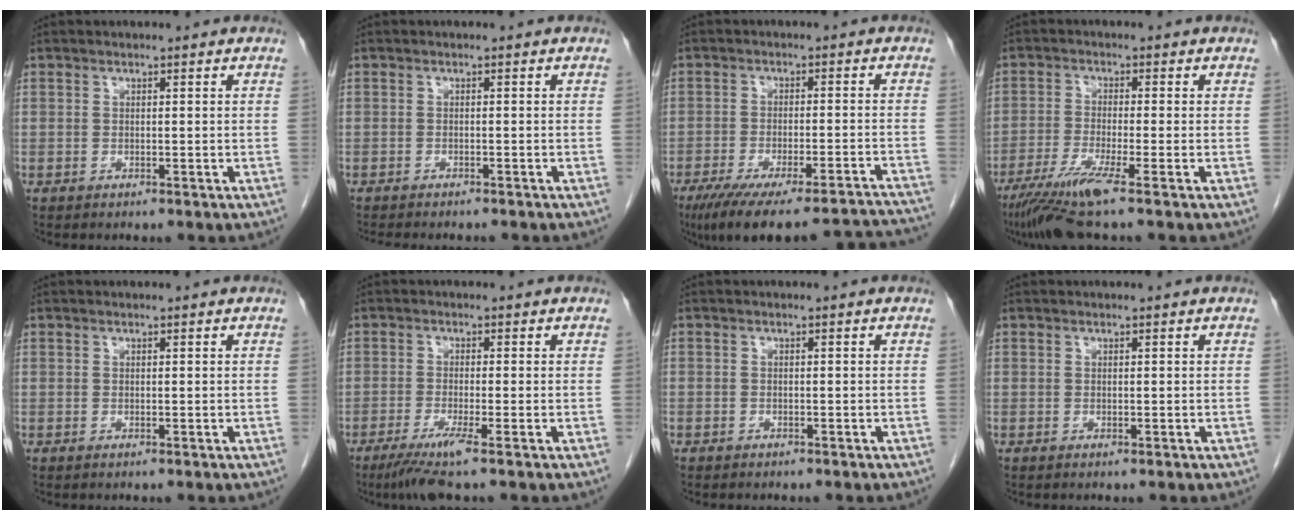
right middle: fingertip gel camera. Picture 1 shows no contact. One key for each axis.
{"total": 7.5, "fx": -6.7, "fy": 1.6, "fz": 2.9, "tx": -0.035, "ty": -0.005, "tz": -0.089}
{"total": 23.2, "fx": -21.1, "fy": 1.6, "fz": 9.6, "tx": -0.094, "ty": -0.019, "tz": -0.275}
{"total": 7.4, "fx": -5.0, "fy": -0.9, "fz": 5.4, "tx": -0.100, "ty": -0.026, "tz": -0.097}
{"total": 0.0}
{"total": 4.9, "fx": -3.1, "fy": -0.5, "fz": 3.8, "tx": -0.073, "ty": -0.016, "tz": -0.061}
{"total": 1.2, "fx": -1.0, "fy": 0.7, "fz": 0.2, "tx": -0.012, "ty": 0.002, "tz": -0.014}
{"total": 0.0}